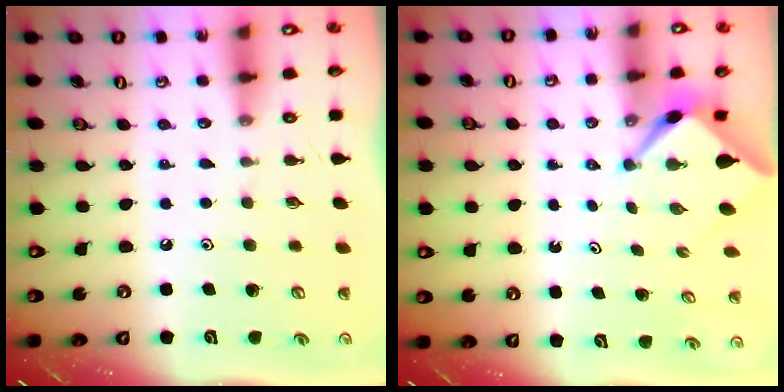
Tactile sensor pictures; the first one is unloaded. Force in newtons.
{"total": 2.5, "press": 2.5, "slide": 0.2}